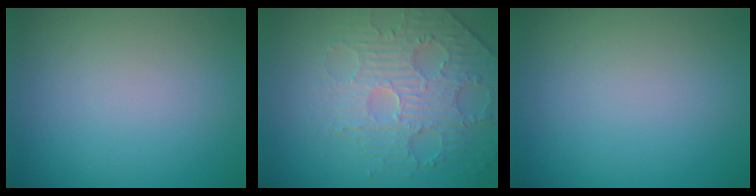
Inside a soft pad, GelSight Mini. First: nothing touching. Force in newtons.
{"total": 4.7, "press": 4.0, "slide": 2.6}
{"total": 0.0}